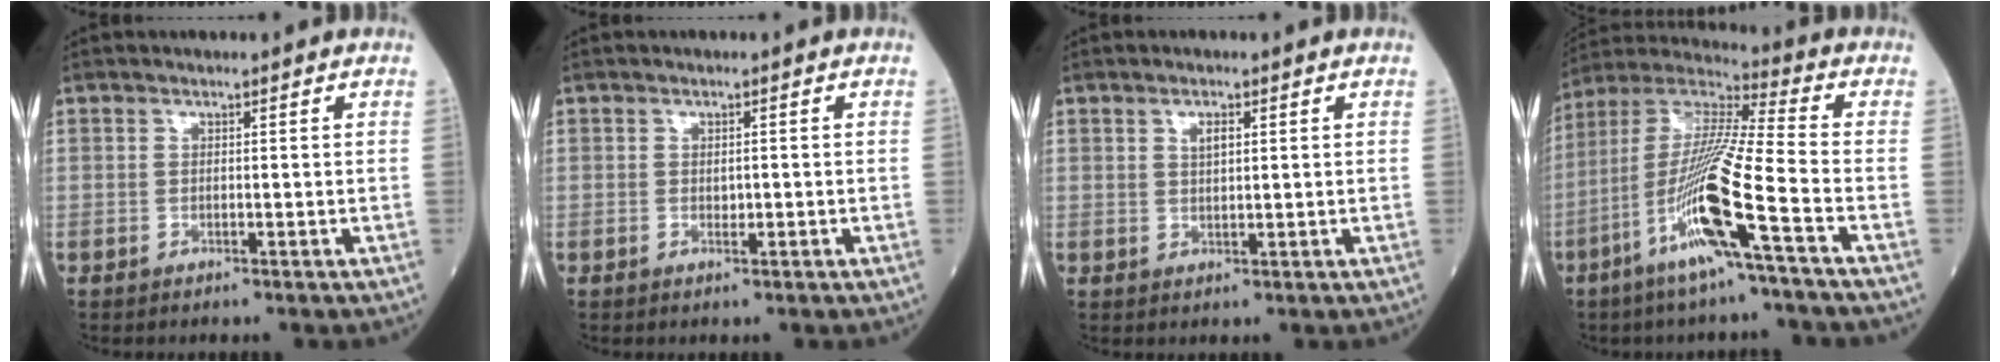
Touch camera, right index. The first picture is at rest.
{"total": 1.1, "force": [-0.2, 0.6, 0.9], "torque": [-0.015, -0.001, -0.001]}
{"total": 2.0, "force": [0.8, 0.7, 1.6], "torque": [-0.030, 0.000, 0.016]}
{"total": 15.7, "force": [-6.3, -0.7, 14.4], "torque": [-0.296, -0.011, -0.125]}